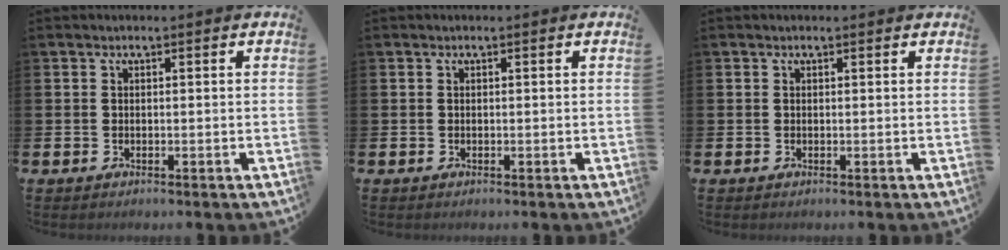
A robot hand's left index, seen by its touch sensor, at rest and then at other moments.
{"total": 0.0}
{"total": 0.0}